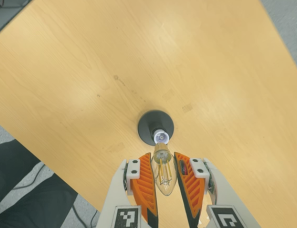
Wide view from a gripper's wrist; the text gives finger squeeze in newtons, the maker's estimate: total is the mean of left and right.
{"total": 10.9, "left": 10.2, "right": 11.5}